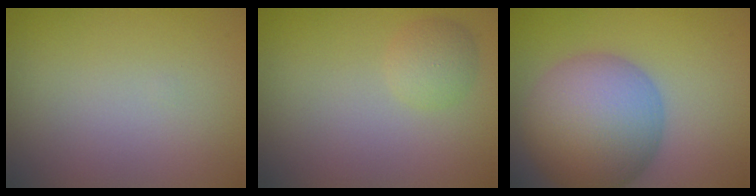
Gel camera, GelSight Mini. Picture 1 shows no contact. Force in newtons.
{"total": 1.8, "press": 1.8, "slide": 0.1}
{"total": 10.2, "press": 10.2, "slide": 0.4}